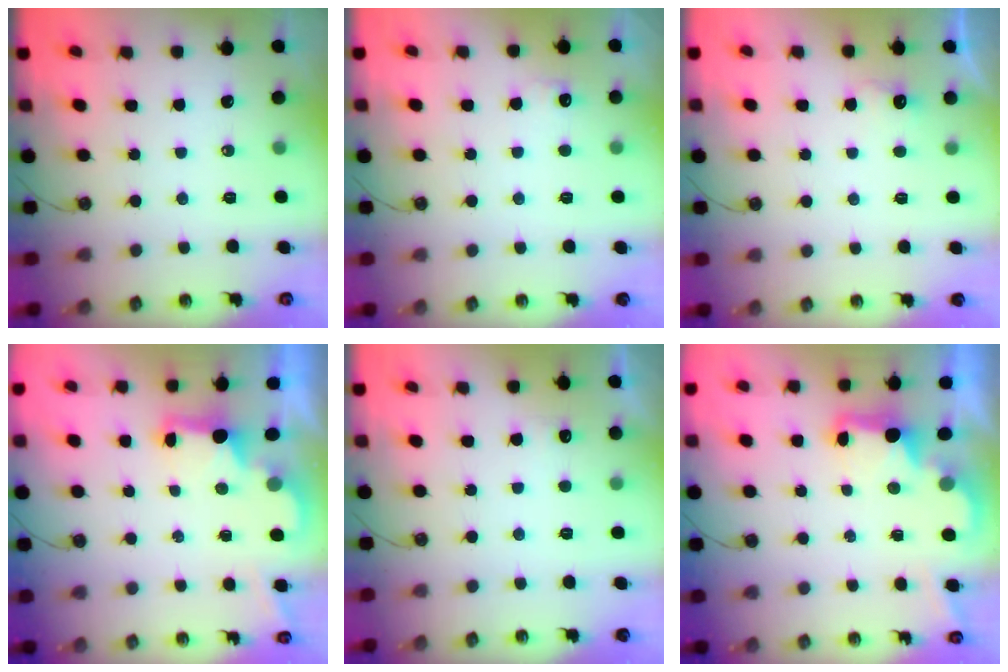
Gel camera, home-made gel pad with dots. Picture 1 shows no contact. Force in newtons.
{"total": 6.6, "press": 6.5, "slide": 1.2}
{"total": 6.0, "press": 5.9, "slide": 1.0}
{"total": 2.0, "press": 2.0, "slide": 0.5}
{"total": 4.6, "press": 4.5, "slide": 1.2}
{"total": 3.0, "press": 2.9, "slide": 0.6}